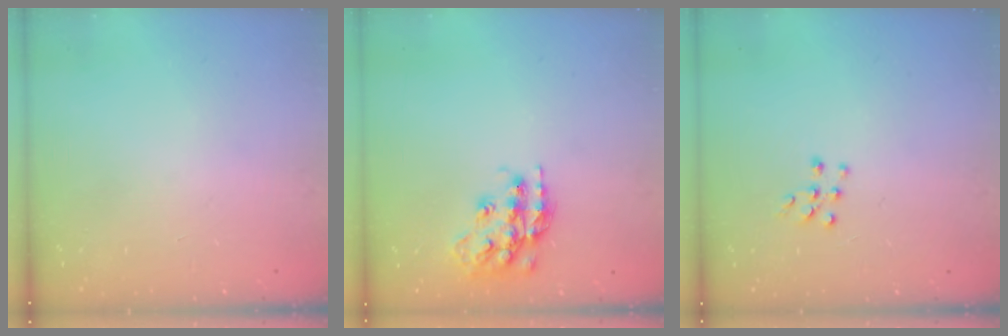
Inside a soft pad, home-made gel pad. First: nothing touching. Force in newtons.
{"total": 14.9, "press": 14.8, "slide": 0.8}
{"total": 5.6, "press": 5.6, "slide": 0.8}